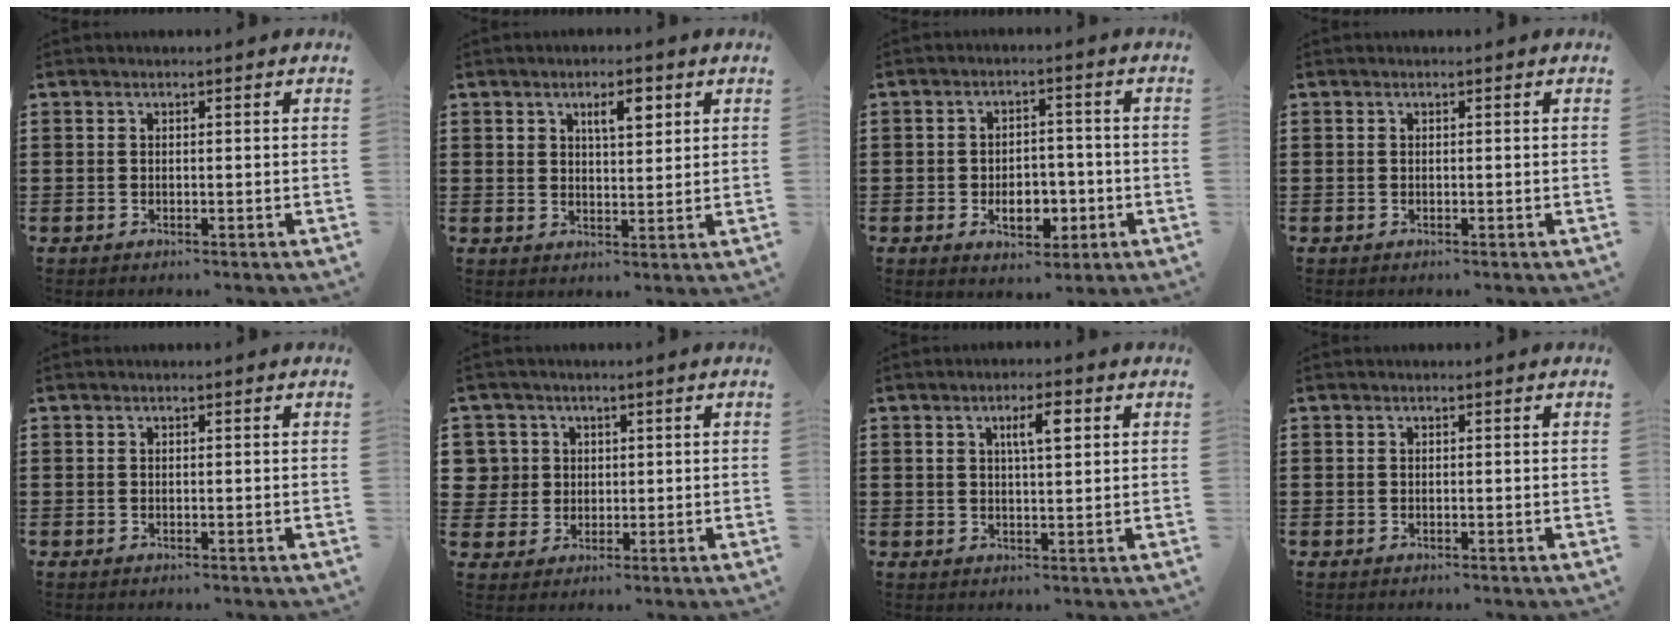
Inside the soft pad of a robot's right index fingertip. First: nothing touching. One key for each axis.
{"total": 4.3, "fx": 2.2, "fy": 1.8, "fz": 3.3, "tx": -0.046, "ty": -0.001, "tz": 0.031}
{"total": 6.2, "fx": -2.1, "fy": 3.9, "fz": 4.3, "tx": -0.059, "ty": 0.006, "tz": -0.039}
{"total": 0.0}
{"total": 0.0}
{"total": 4.5, "fx": 1.0, "fy": 4.4, "fz": 0.4, "tx": -0.037, "ty": 0.012, "tz": 0.016}
{"total": 4.4, "fx": 1.6, "fy": 1.2, "fz": 3.9, "tx": -0.065, "ty": 0.005, "tz": 0.020}
{"total": 0.0}